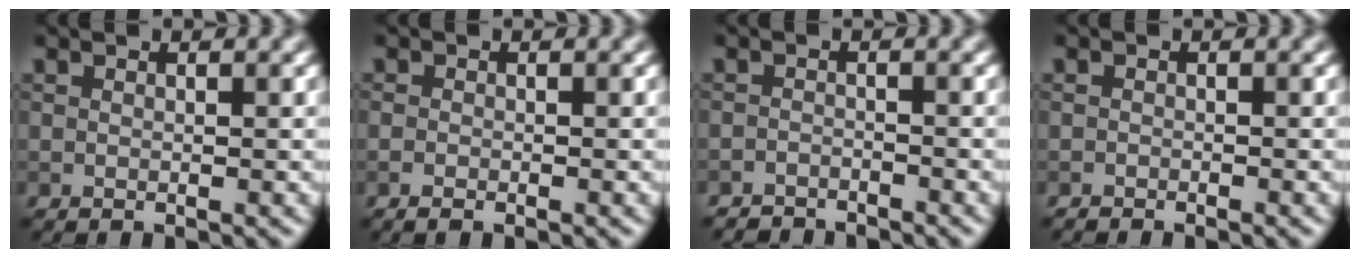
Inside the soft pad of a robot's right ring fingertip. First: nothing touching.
{"total": 0.8, "force": [-0.5, 0.3, 0.5], "torque": [-0.010, 0.001, -0.013]}
{"total": 2.6, "force": [-2.5, 0.4, 0.0], "torque": [0.005, -0.003, -0.050]}
{"total": 1.1, "force": [-1.1, 0.1, 0.1], "torque": [-0.001, 0.002, -0.021]}